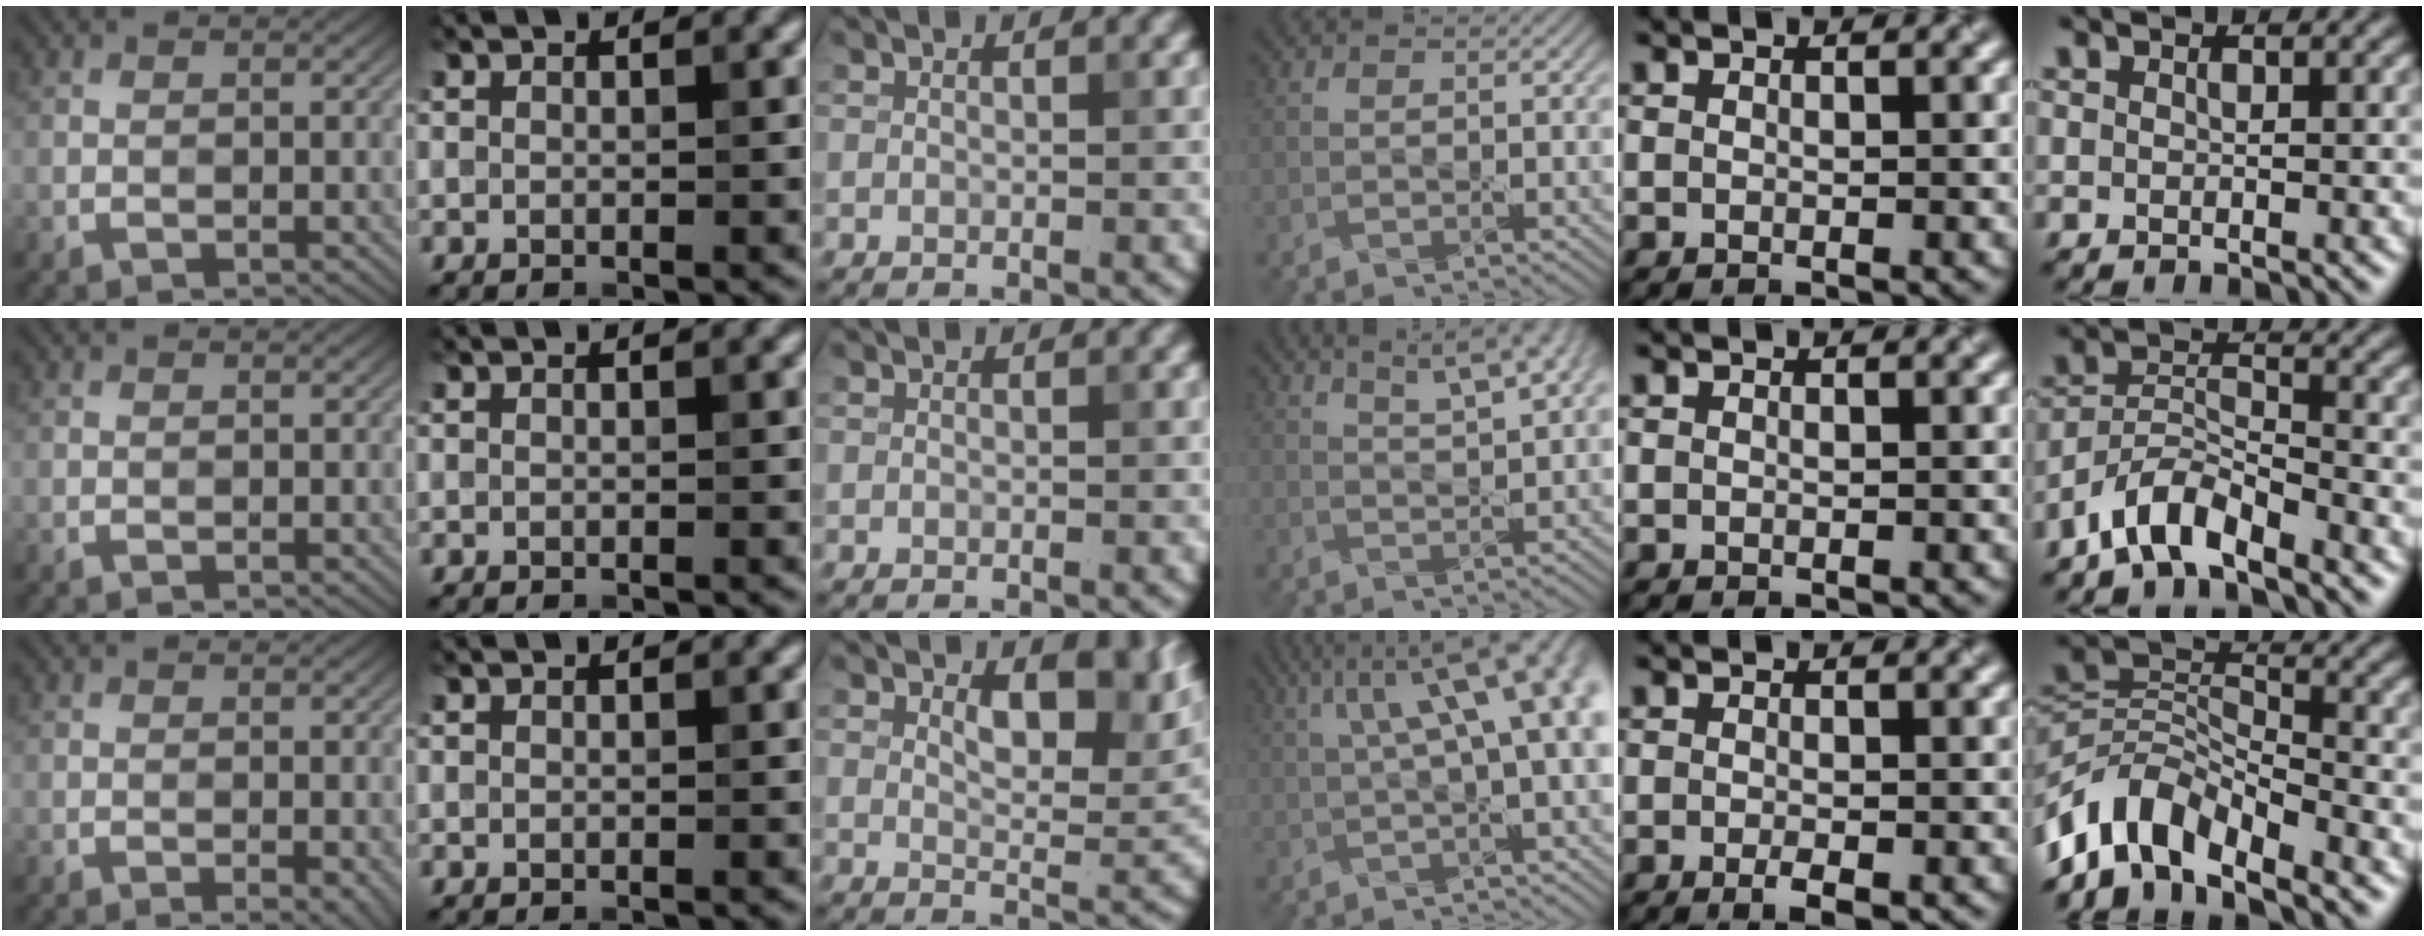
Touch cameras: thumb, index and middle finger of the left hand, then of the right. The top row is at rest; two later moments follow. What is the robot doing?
{"motion": "pour", "object": "sugar"}